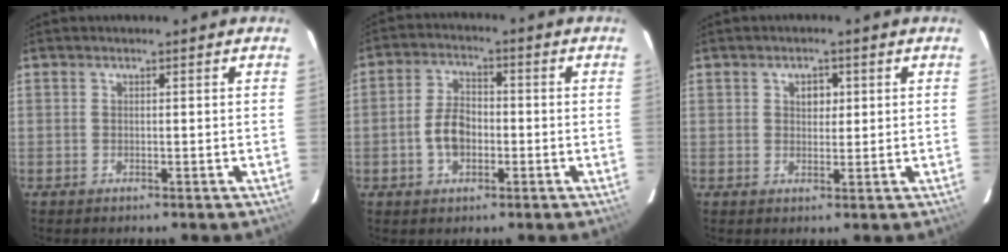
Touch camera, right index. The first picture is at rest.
{"total": 6.6, "force": [-1.6, 4.3, 4.8], "torque": [-0.096, 0.013, -0.023]}
{"total": 2.6, "force": [0.8, 2.0, 1.4], "torque": [-0.018, 0.008, 0.013]}